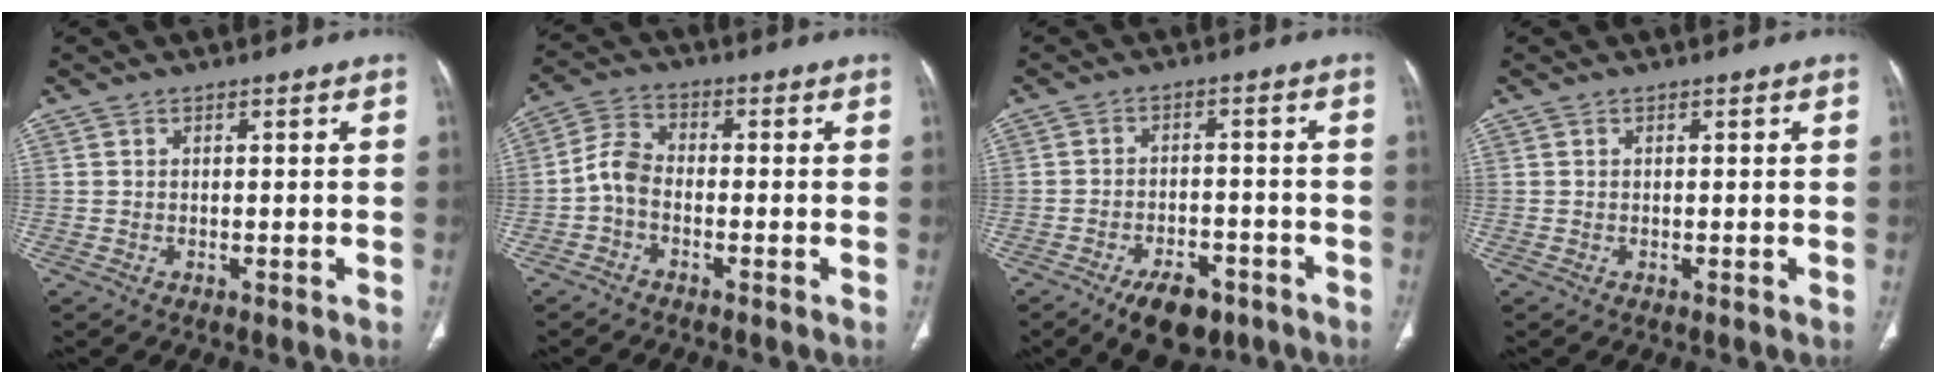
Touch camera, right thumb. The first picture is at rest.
{"total": 4.9, "force": [-1.7, 3.1, 3.5], "torque": [-0.068, 0.022, -0.045]}
{"total": 8.8, "force": [-5.7, 4.5, 5.0], "torque": [-0.059, 0.025, -0.083]}
{"total": 0.0}